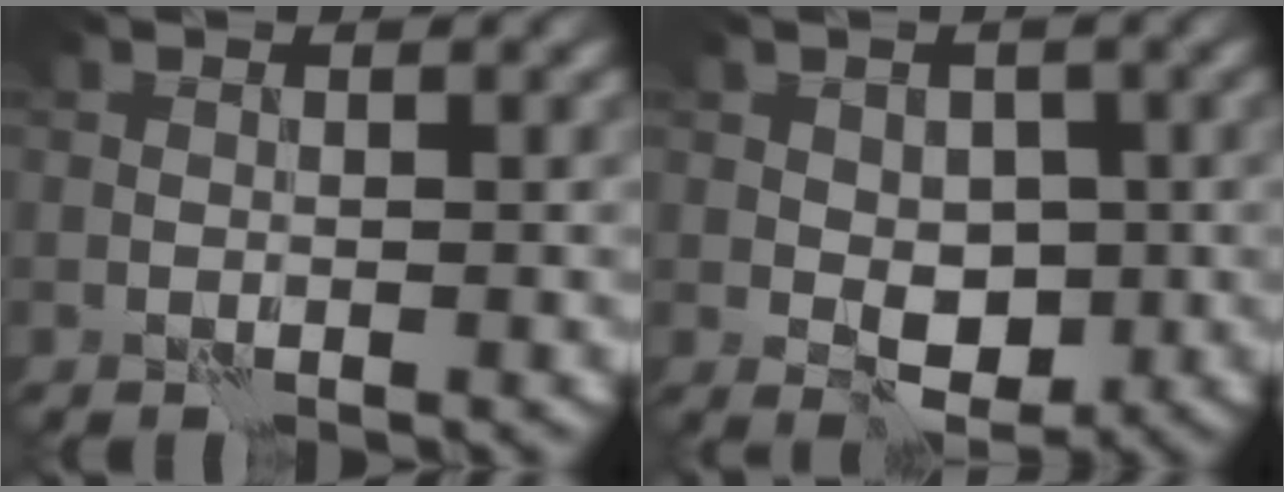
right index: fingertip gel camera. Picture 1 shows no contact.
{"total": 4.1, "force": [-0.7, 2.7, 3.0], "torque": [-0.039, -0.002, -0.012]}